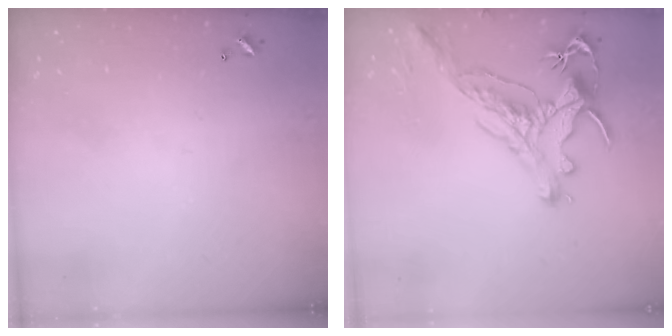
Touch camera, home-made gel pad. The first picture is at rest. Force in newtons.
{"total": 1.2, "press": 0.9, "slide": 0.9}